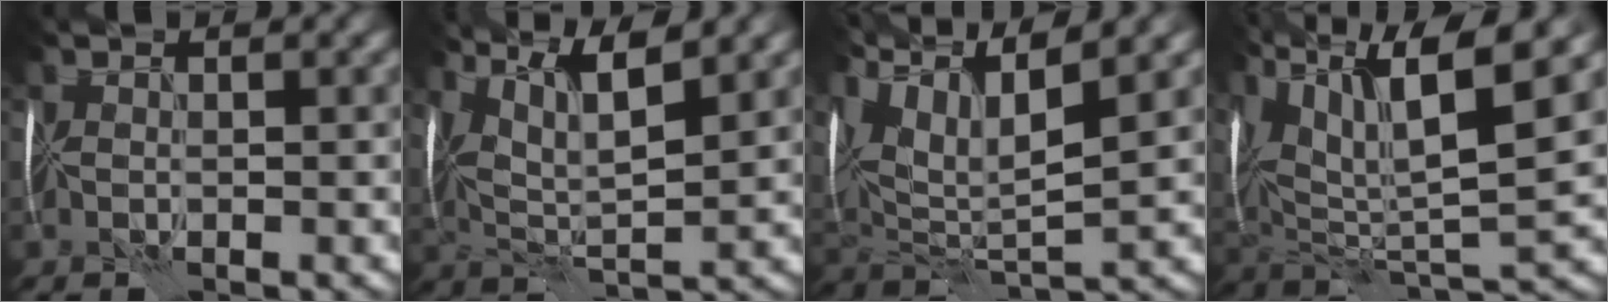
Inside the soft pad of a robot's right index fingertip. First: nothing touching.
{"total": 7.2, "force": [4.0, 1.9, 5.7], "torque": [-0.103, 0.006, 0.059]}
{"total": 11.6, "force": [5.9, 3.8, 9.3], "torque": [-0.187, 0.022, 0.103]}
{"total": 13.3, "force": [6.3, 3.8, 11.0], "torque": [-0.223, 0.012, 0.126]}